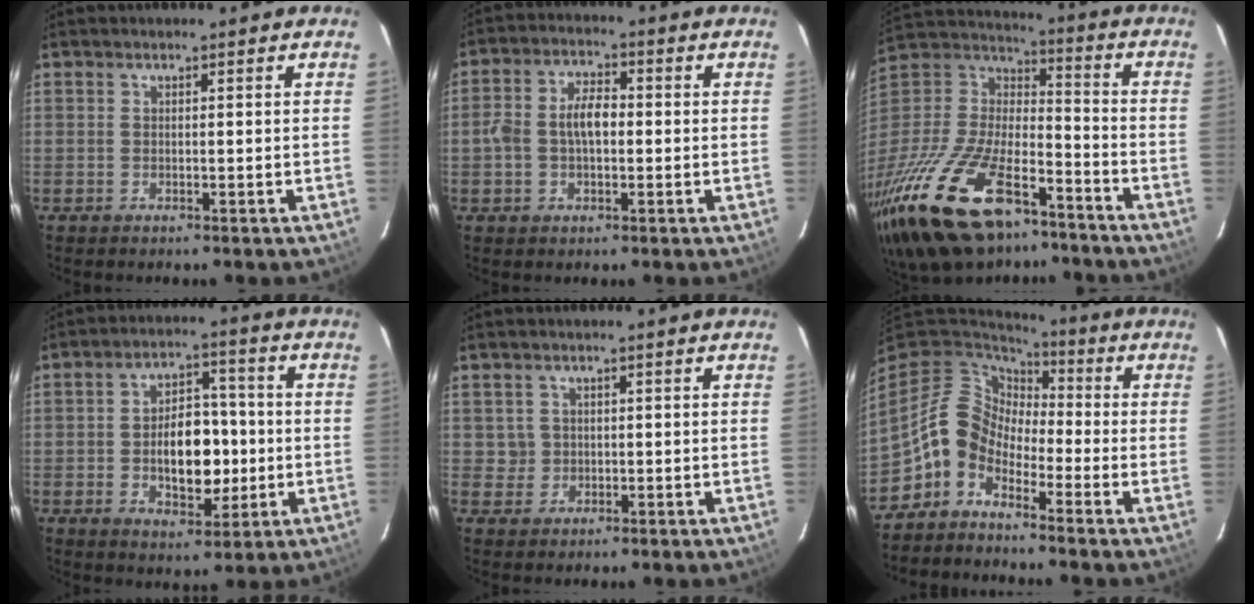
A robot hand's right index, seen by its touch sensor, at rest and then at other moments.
{"total": 6.5, "force": [-0.5, 3.8, 5.2], "torque": [-0.103, 0.017, -0.007]}
{"total": 33.6, "force": [-21.5, 15.0, 21.0], "torque": [-0.445, -0.033, -0.350]}
{"total": 11.1, "force": [-1.6, 6.6, 8.8], "torque": [-0.153, 0.016, -0.013]}
{"total": 2.3, "force": [0.4, 2.3, -0.1], "torque": [0.008, 0.009, 0.009]}
{"total": 9.5, "force": [-5.0, 6.7, 4.6], "torque": [-0.090, 0.026, -0.116]}